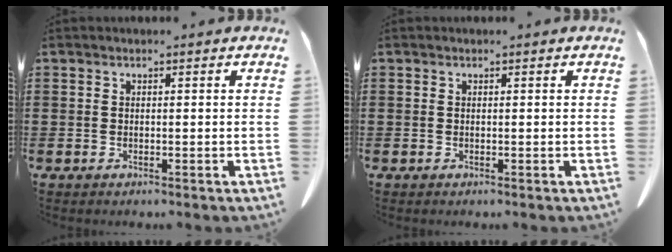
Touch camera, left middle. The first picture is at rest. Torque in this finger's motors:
{"motor_torque": [-0.96, 0.94, 0.03, 0.00]}